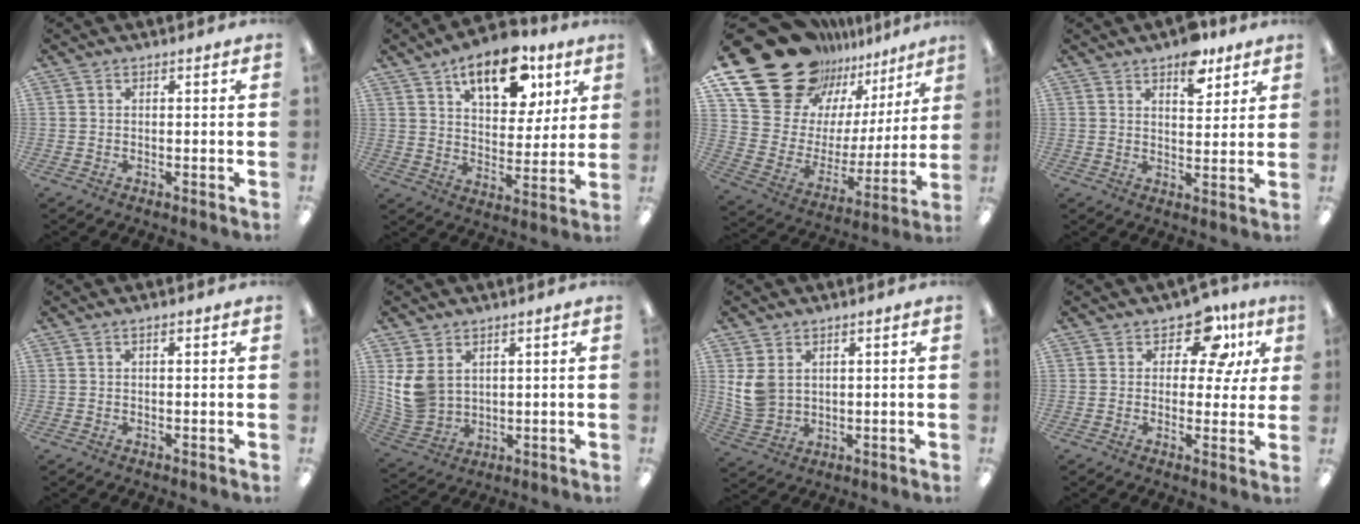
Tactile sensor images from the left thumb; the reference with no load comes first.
{"total": 15.8, "force": [9.2, 8.4, 9.8], "torque": [-0.132, -0.034, 0.155]}
{"total": 25.4, "force": [18.3, 14.6, 9.9], "torque": [-0.178, -0.127, 0.355]}
{"total": 8.4, "force": [5.7, 4.3, 4.5], "torque": [-0.038, -0.030, 0.093]}
{"total": 0.9, "force": [0.5, 0.3, 0.6], "torque": [-0.013, 0.002, 0.008]}
{"total": 9.0, "force": [3.0, 7.2, 4.5], "torque": [-0.114, -0.004, 0.062]}
{"total": 7.0, "force": [2.4, 5.6, 3.4], "torque": [-0.092, 0.001, 0.048]}
{"total": 10.6, "force": [5.7, 6.1, 6.5], "torque": [-0.092, -0.022, 0.098]}